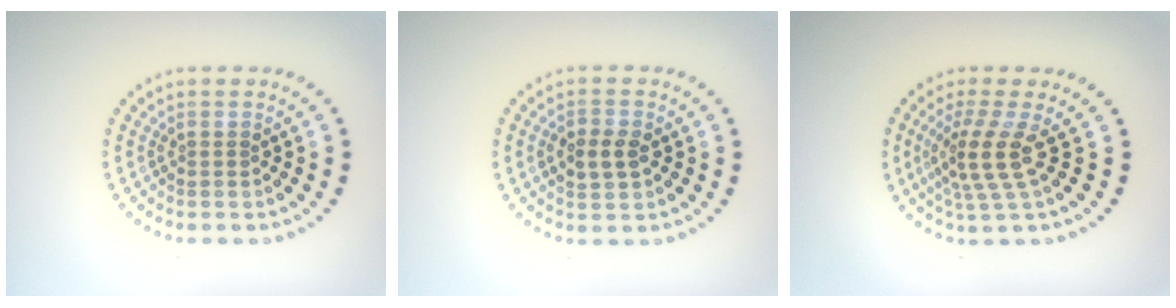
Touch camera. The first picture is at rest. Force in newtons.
{"total": 2.5, "press": 2.5, "slide": 0.1}
{"total": 3.6, "press": 2.7, "slide": 2.4}